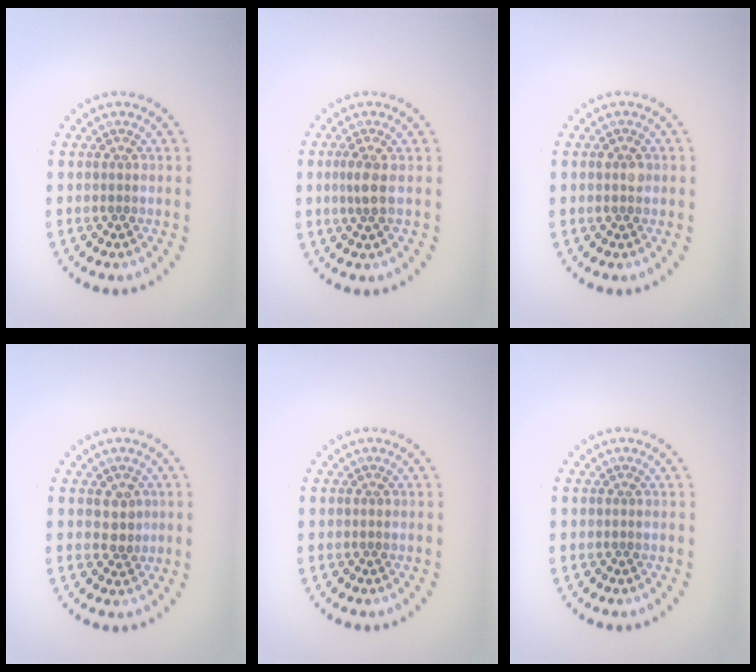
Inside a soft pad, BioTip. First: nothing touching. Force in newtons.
{"total": 1.8, "press": 1.5, "slide": 1.1}
{"total": 1.4, "press": 1.4, "slide": 0.0}
{"total": 2.0, "press": 1.8, "slide": 0.8}
{"total": 0.0}
{"total": 0.0}